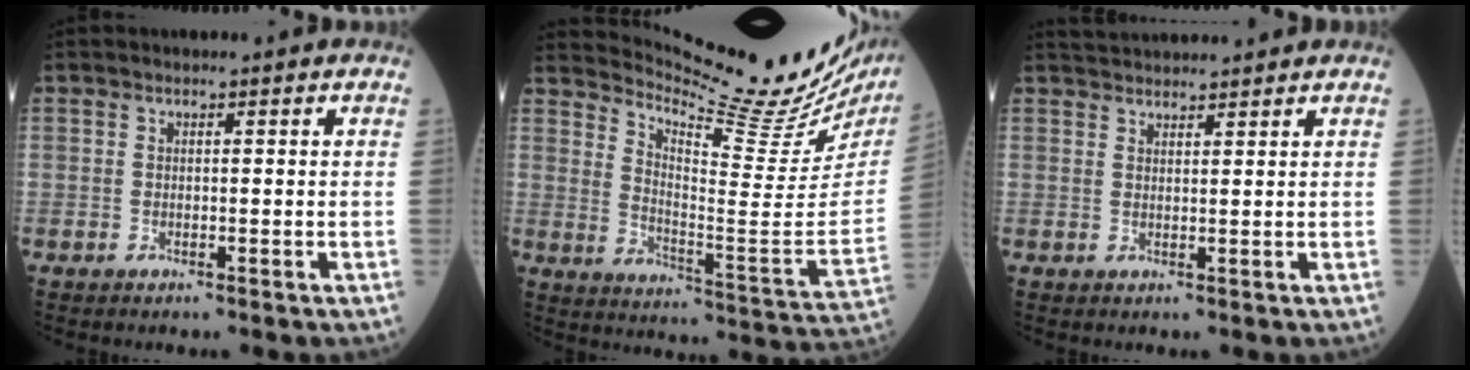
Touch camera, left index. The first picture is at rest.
{"total": 22.6, "force": [21.3, 2.0, 7.3], "torque": [-0.126, -0.105, 0.278]}
{"total": 5.6, "force": [5.5, 0.2, 1.2], "torque": [-0.023, 0.037, 0.086]}